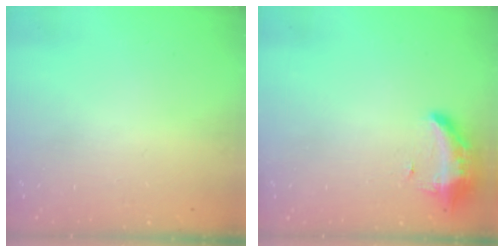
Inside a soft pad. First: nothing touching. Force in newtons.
{"total": 12.2, "press": 9.7, "slide": 7.4}